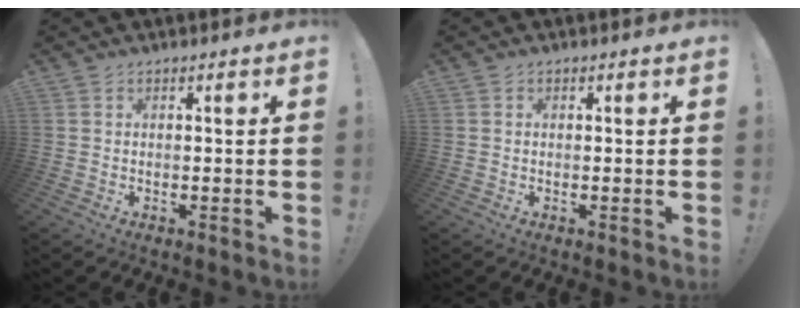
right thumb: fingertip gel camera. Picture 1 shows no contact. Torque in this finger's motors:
{"motor_torque": [-0.21, 0.01, 0.08, 0.14, -0.03]}